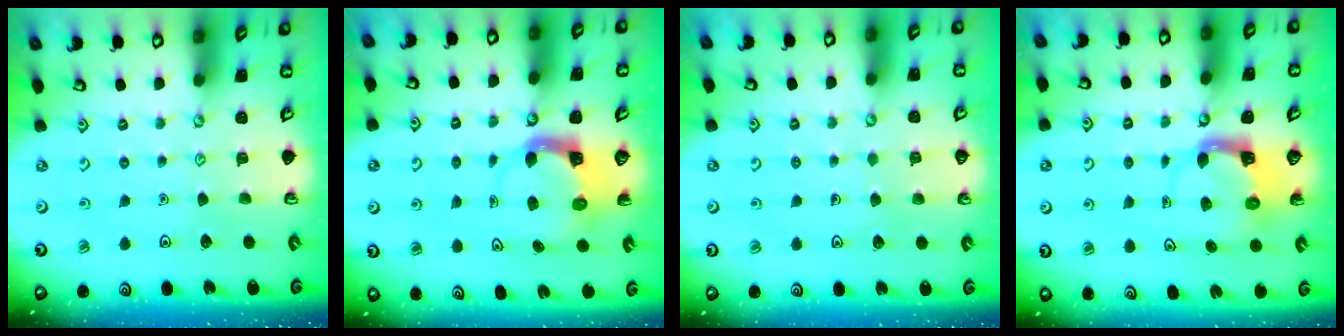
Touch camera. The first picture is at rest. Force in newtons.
{"total": 3.7, "press": 3.7, "slide": 0.6}
{"total": 3.5, "press": 3.5, "slide": 0.3}
{"total": 3.9, "press": 3.9, "slide": 0.7}